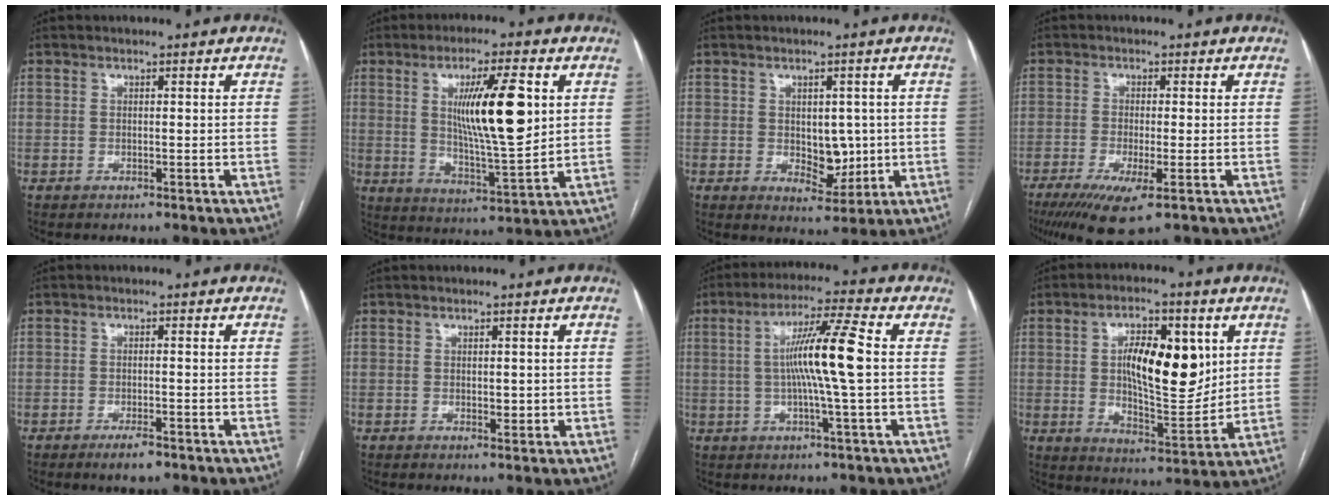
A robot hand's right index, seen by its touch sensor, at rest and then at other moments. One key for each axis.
{"total": 13.3, "fx": 3.3, "fy": 1.8, "fz": 12.7, "tx": -0.219, "ty": -0.006, "tz": 0.059}
{"total": 5.4, "fx": -0.1, "fy": 3.2, "fz": 4.3, "tx": -0.055, "ty": -0.002, "tz": 0.011}
{"total": 7.9, "fx": -4.4, "fy": 1.1, "fz": 6.5, "tx": -0.111, "ty": -0.023, "tz": -0.069}
{"total": 2.9, "fx": -1.9, "fy": 0.7, "fz": 2.0, "tx": -0.037, "ty": -0.002, "tz": -0.029}
{"total": 1.8, "fx": 0.0, "fy": 1.0, "fz": 1.4, "tx": -0.017, "ty": -0.002, "tz": 0.002}
{"total": 10.4, "fx": 0.3, "fy": -0.8, "fz": 10.4, "tx": -0.191, "ty": 0.007, "tz": 0.002}
{"total": 12.9, "fx": 2.5, "fy": 4.8, "fz": 11.7, "tx": -0.198, "ty": 0.005, "tz": 0.047}